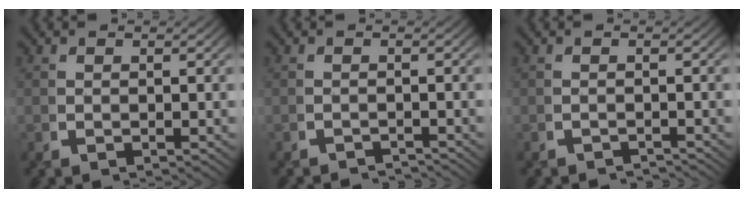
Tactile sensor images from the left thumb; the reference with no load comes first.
{"total": 2.5, "force": [-2.4, 0.1, -0.2], "torque": [0.006, -0.006, -0.039]}
{"total": 2.0, "force": [-2.0, 0.1, -0.2], "torque": [0.005, -0.004, -0.032]}